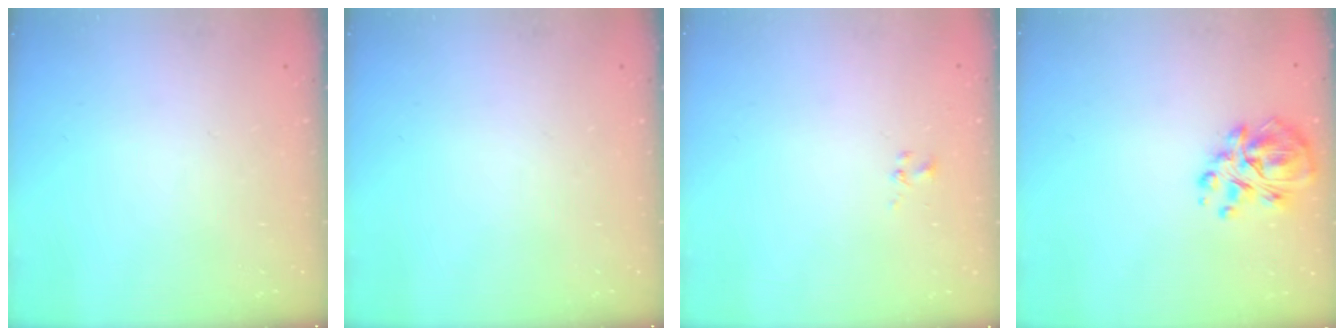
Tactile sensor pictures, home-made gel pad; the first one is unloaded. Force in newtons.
{"total": 0.0}
{"total": 0.8, "press": 0.8, "slide": 0.3}
{"total": 10.7, "press": 10.1, "slide": 3.4}